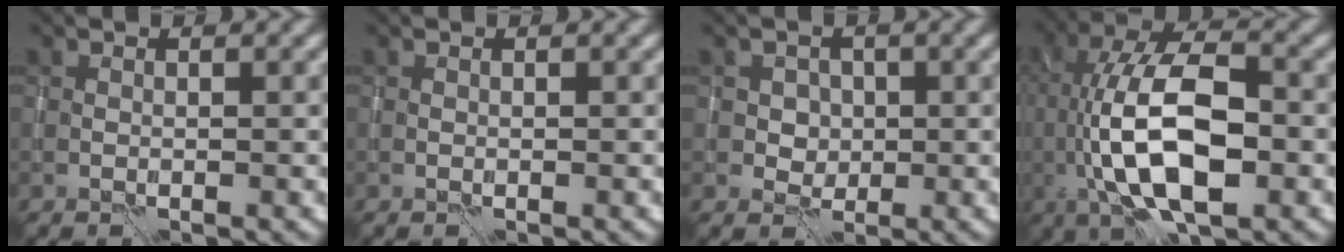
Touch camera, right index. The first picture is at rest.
{"total": 0.0}
{"total": 2.1, "force": [0.5, 1.9, 0.7], "torque": [-0.008, -0.002, 0.013]}
{"total": 11.3, "force": [-1.6, 4.6, 10.2], "torque": [-0.187, 0.012, -0.035]}